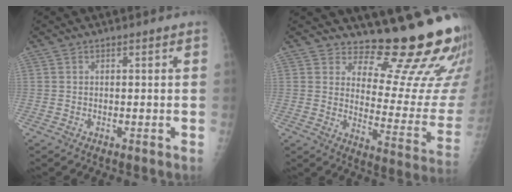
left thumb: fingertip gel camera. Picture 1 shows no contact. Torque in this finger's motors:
{"motor_torque": [1.09, 0.99, 0.02, -0.36, 0.02]}